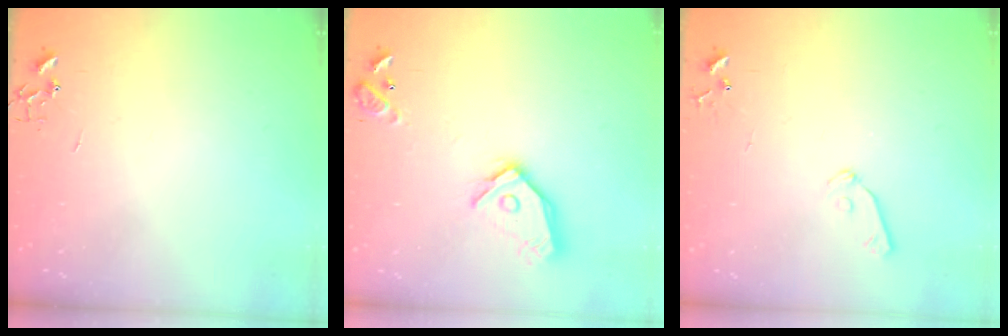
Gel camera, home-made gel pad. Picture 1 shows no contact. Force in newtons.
{"total": 14.7, "press": 14.6, "slide": 2.0}
{"total": 7.3, "press": 7.3, "slide": 0.7}